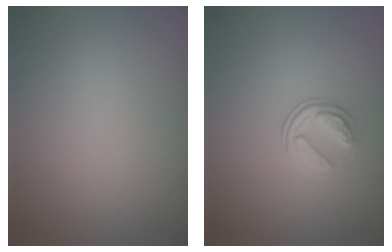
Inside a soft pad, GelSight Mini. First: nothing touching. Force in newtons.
{"total": 2.3, "press": 1.7, "slide": 1.6}